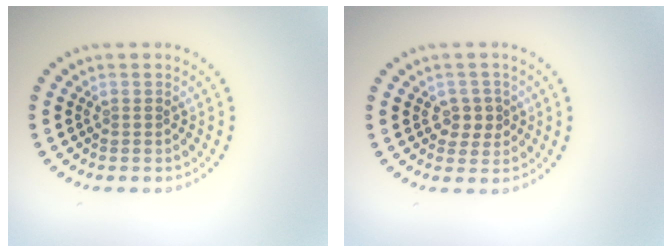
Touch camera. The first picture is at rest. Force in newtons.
{"total": 2.0, "press": 1.9, "slide": 0.7}